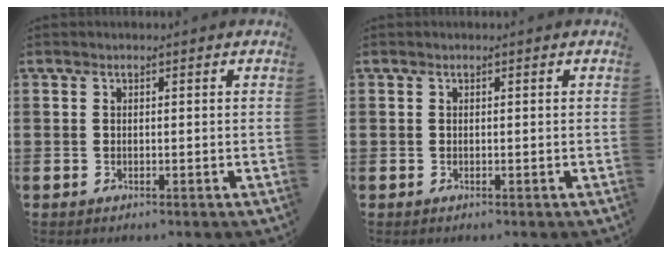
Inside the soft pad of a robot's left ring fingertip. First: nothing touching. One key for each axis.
{"total": 0.0}